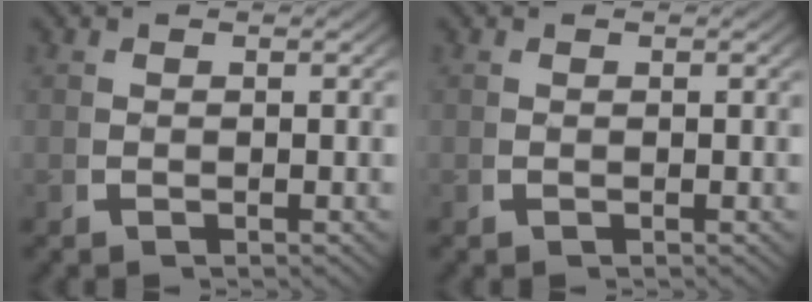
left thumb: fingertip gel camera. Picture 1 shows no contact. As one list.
[{"total": 0.0}]